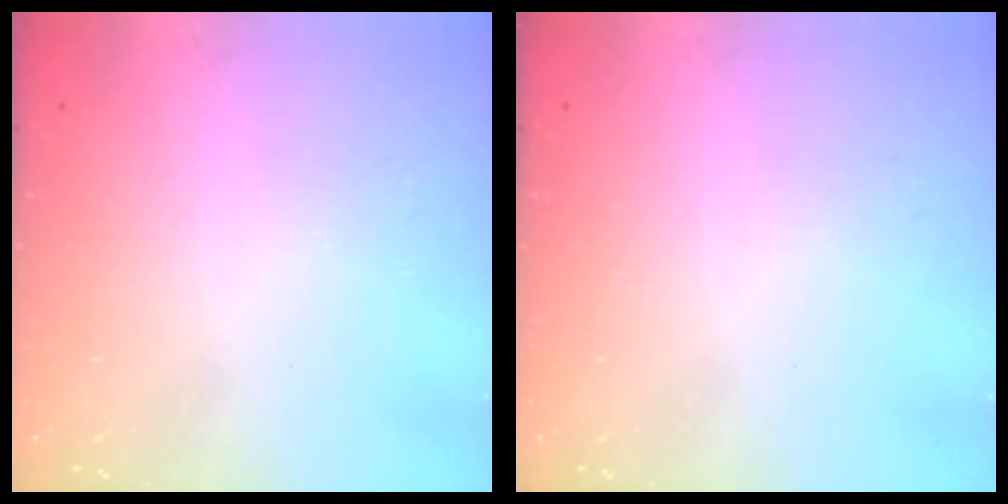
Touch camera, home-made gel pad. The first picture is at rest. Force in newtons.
{"total": 0.0}